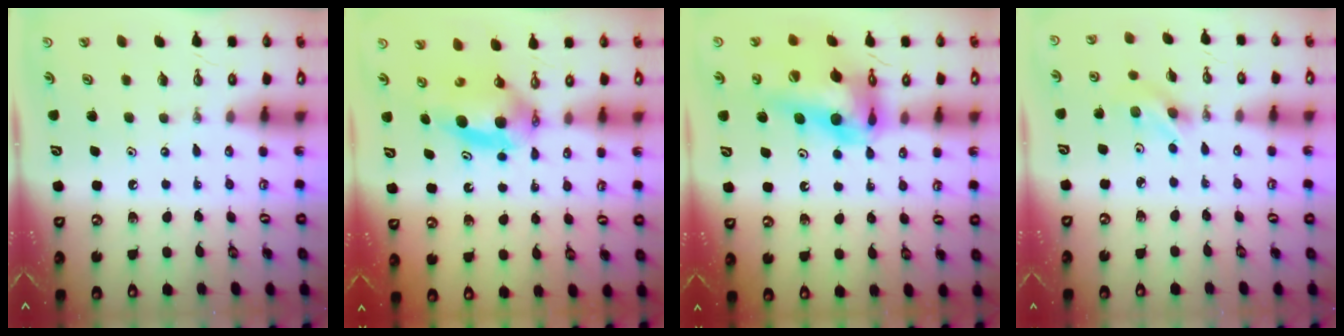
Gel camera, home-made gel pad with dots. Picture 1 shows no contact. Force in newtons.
{"total": 8.7, "press": 5.0, "slide": 7.1}
{"total": 18.8, "press": 18.7, "slide": 1.7}
{"total": 2.7, "press": 2.7, "slide": 0.3}